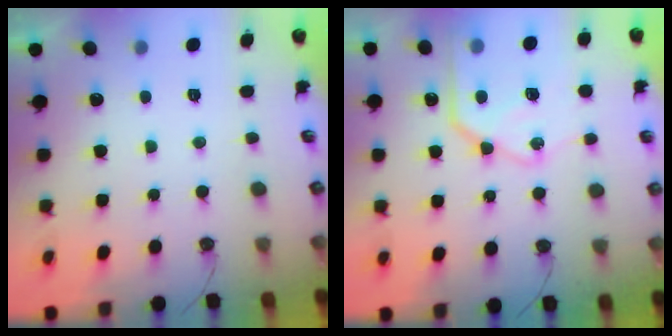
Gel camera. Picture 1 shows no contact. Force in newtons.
{"total": 16.5, "press": 16.4, "slide": 1.6}